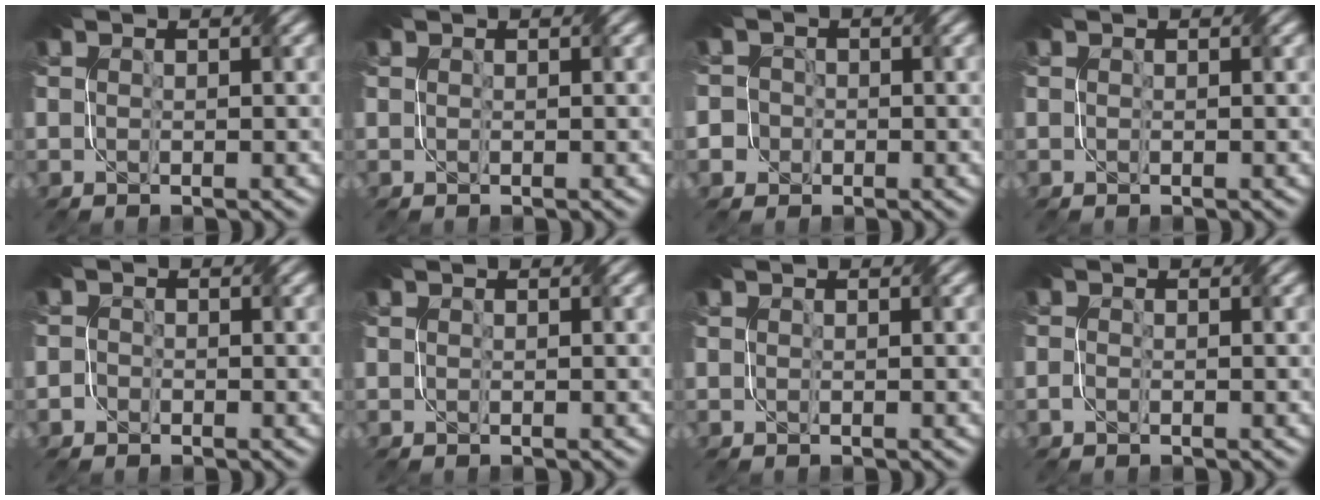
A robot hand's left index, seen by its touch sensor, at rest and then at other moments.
{"total": 0.0}
{"total": 3.7, "force": [-1.6, 3.3, 0.4], "torque": [0.001, 0.017, -0.056]}
{"total": 0.0}
{"total": 0.9, "force": [-0.9, 0.2, -0.1], "torque": [0.013, 0.002, -0.020]}
{"total": 0.0}
{"total": 0.0}
{"total": 0.8, "force": [-0.7, -0.2, 0.1], "torque": [-0.003, 0.003, -0.019]}